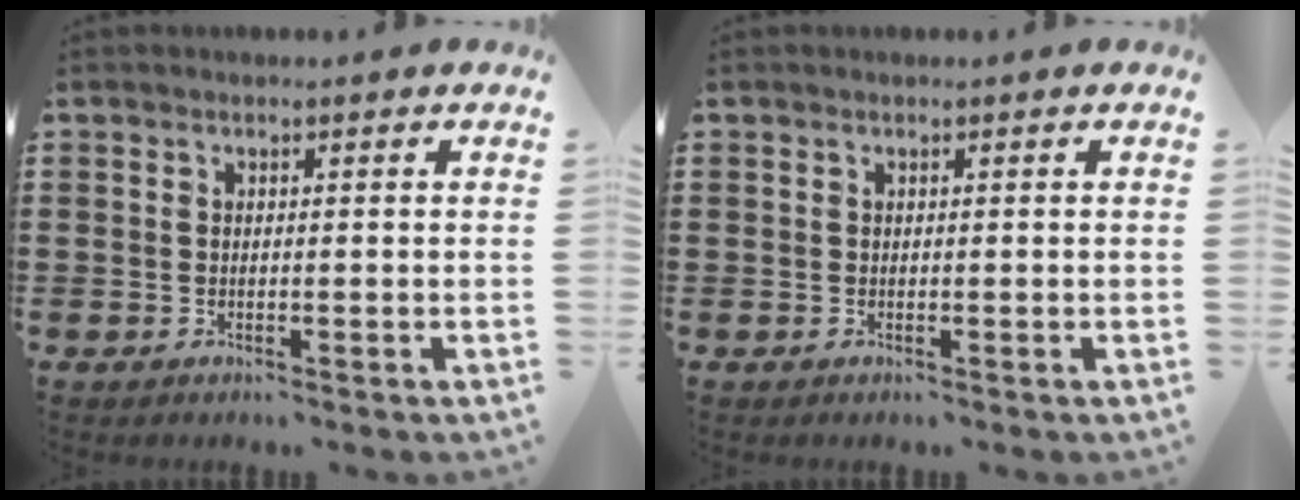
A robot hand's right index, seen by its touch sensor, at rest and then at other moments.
{"total": 0.0}